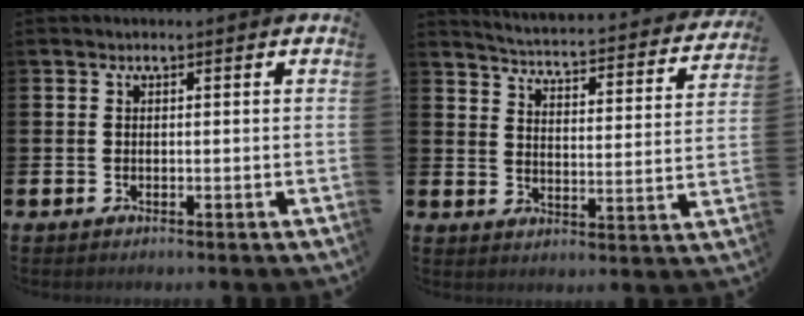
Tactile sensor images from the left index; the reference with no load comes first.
{"total": 3.8, "force": [3.6, 0.3, 1.0], "torque": [-0.040, -0.040, 0.053]}